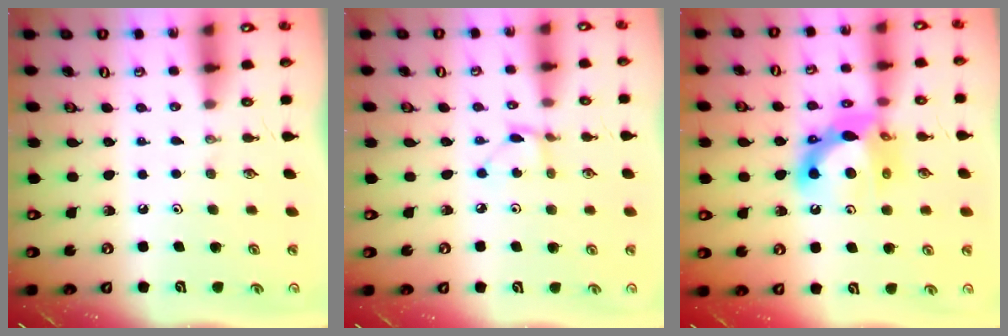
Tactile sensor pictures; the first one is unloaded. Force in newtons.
{"total": 2.1, "press": 2.0, "slide": 0.2}
{"total": 13.5, "press": 13.5, "slide": 1.0}